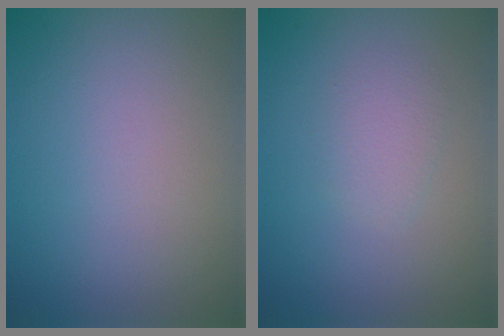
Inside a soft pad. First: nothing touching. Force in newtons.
{"total": 1.4, "press": 1.4, "slide": 0.1}